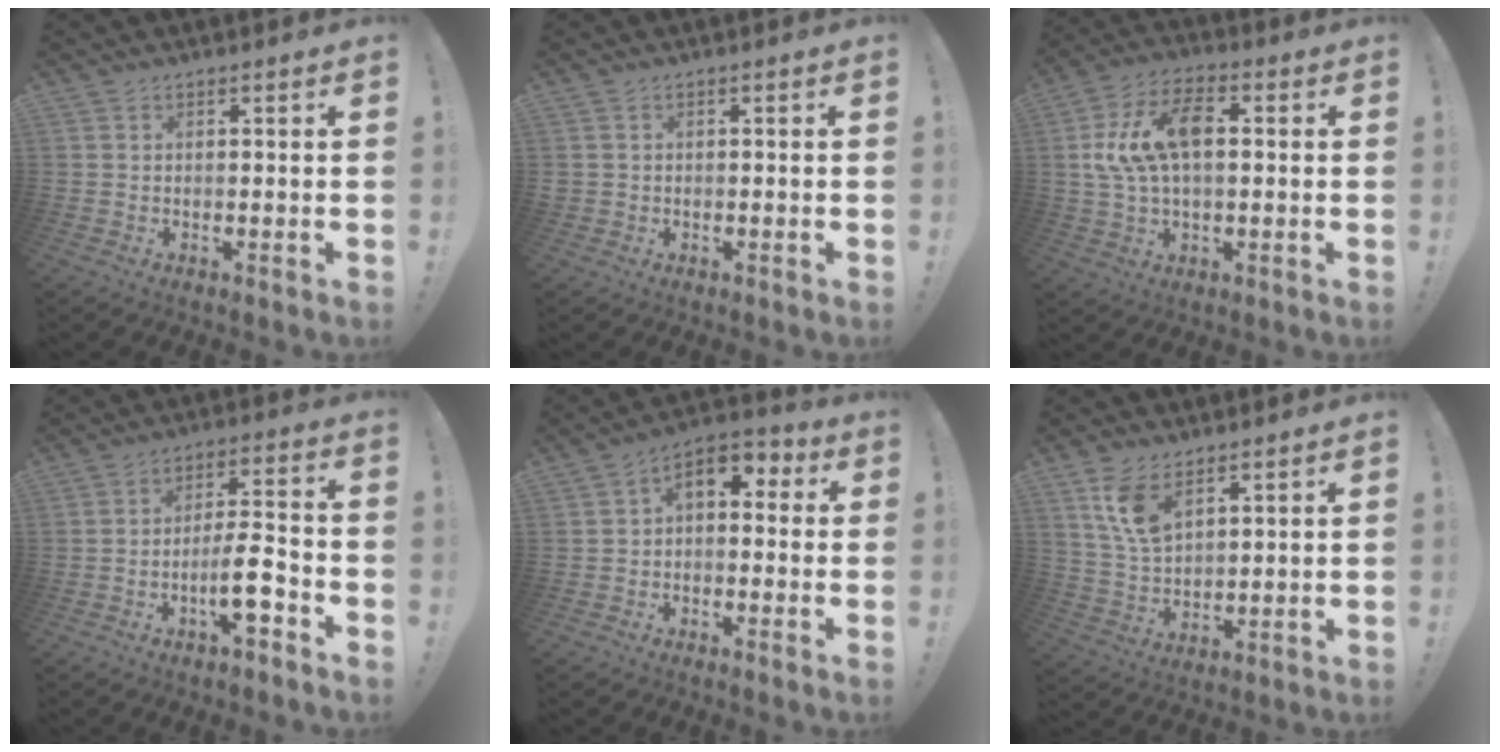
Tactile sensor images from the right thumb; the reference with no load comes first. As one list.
[{"total": 1.1, "force": [-0.1, 1.1, 0.2], "torque": [-0.002, 0.003, -0.001]}, {"total": 14.2, "force": [1.8, 8.1, 11.4], "torque": [-0.204, 0.006, 0.032]}, {"total": 10.2, "force": [-4.5, 3.0, 8.6], "torque": [-0.136, 0.021, -0.082]}, {"total": 5.9, "force": [0.6, 3.9, 4.4], "torque": [-0.064, 0.006, 0.013]}, {"total": 9.3, "force": [5.6, 4.7, 5.8], "torque": [-0.109, -0.023, 0.104]}]